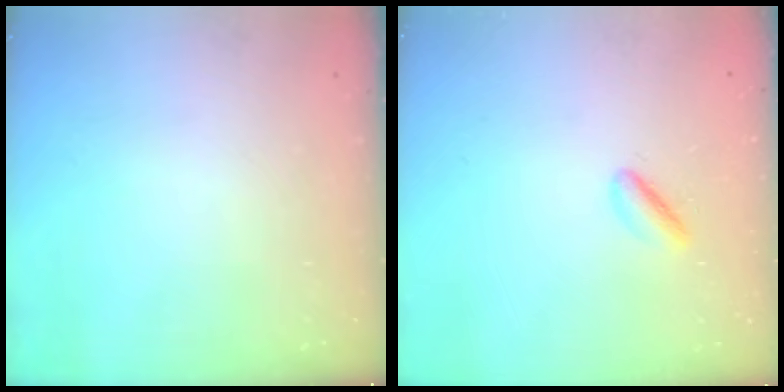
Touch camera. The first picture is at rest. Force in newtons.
{"total": 2.9, "press": 2.7, "slide": 0.9}